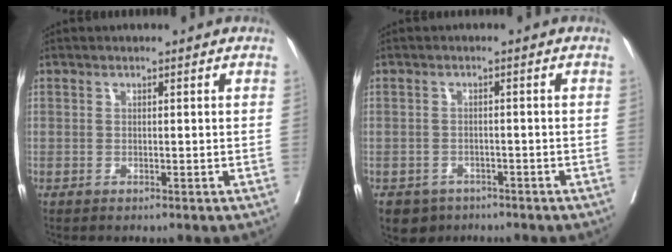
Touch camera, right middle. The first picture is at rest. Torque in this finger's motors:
{"motor_torque": [0.44, -0.43, 0.06, 0.00]}